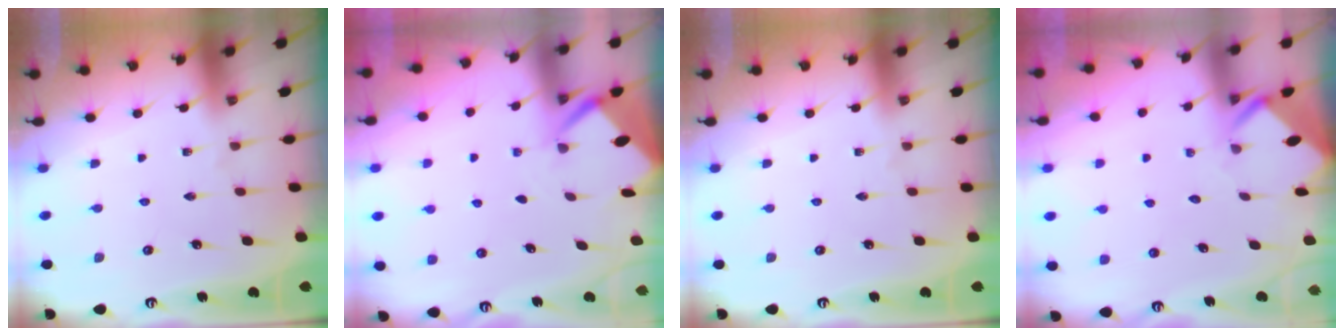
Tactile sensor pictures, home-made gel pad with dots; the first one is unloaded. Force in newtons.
{"total": 2.5, "press": 2.5, "slide": 0.3}
{"total": 0.0}
{"total": 3.3, "press": 3.3, "slide": 0.1}